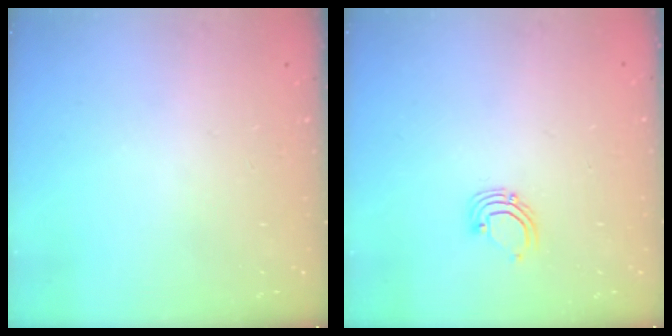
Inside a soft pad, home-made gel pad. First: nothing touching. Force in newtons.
{"total": 3.4, "press": 3.4, "slide": 0.3}